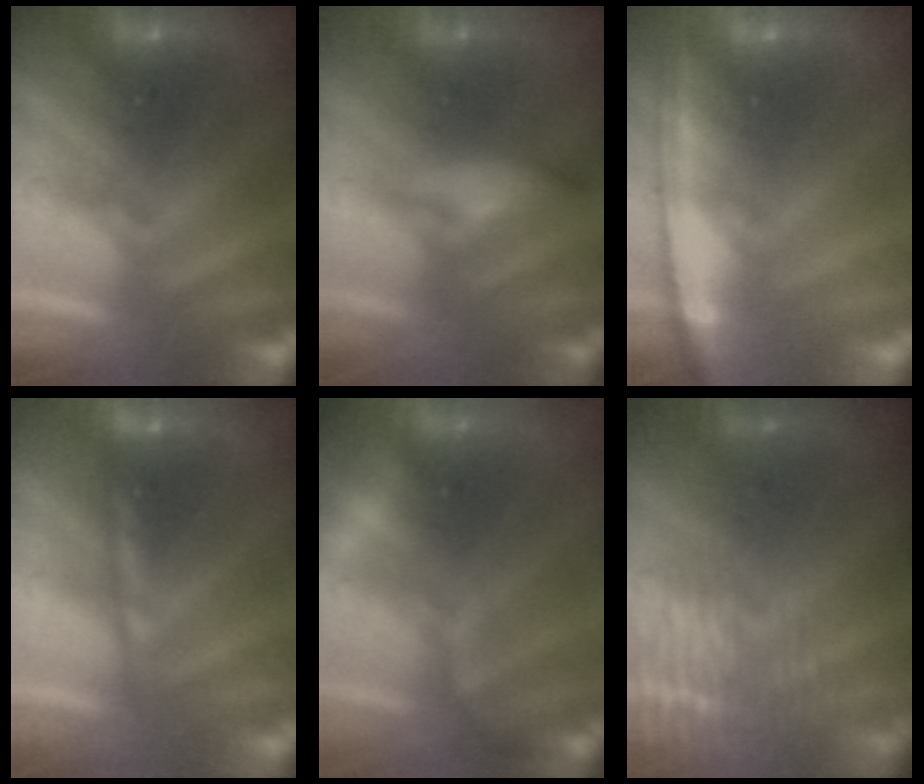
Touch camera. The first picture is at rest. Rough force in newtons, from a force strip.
{"total": 2.4}
{"total": 1.3}
{"total": 1.6}
{"total": 8.1}
{"total": 3.4}